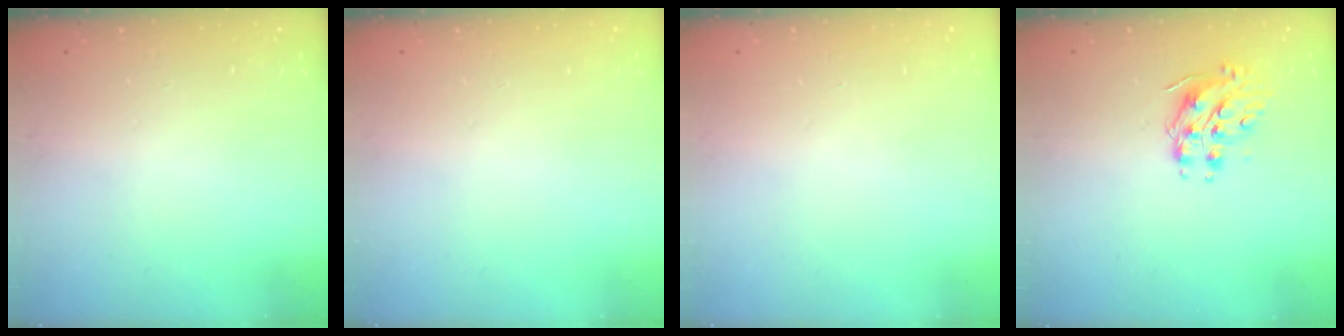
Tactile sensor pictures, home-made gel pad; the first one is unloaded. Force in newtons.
{"total": 0.0}
{"total": 0.0}
{"total": 8.9, "press": 8.9, "slide": 0.7}